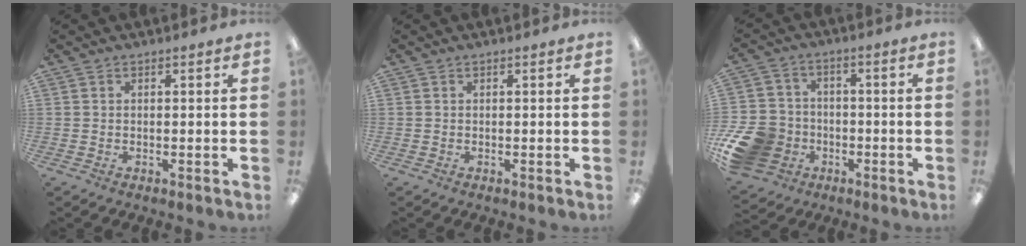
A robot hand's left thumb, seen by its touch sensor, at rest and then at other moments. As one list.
[{"total": 0.0}, {"total": 15.1, "force": [-5.4, 12.0, 7.3], "torque": [-0.163, 0.038, -0.089]}]